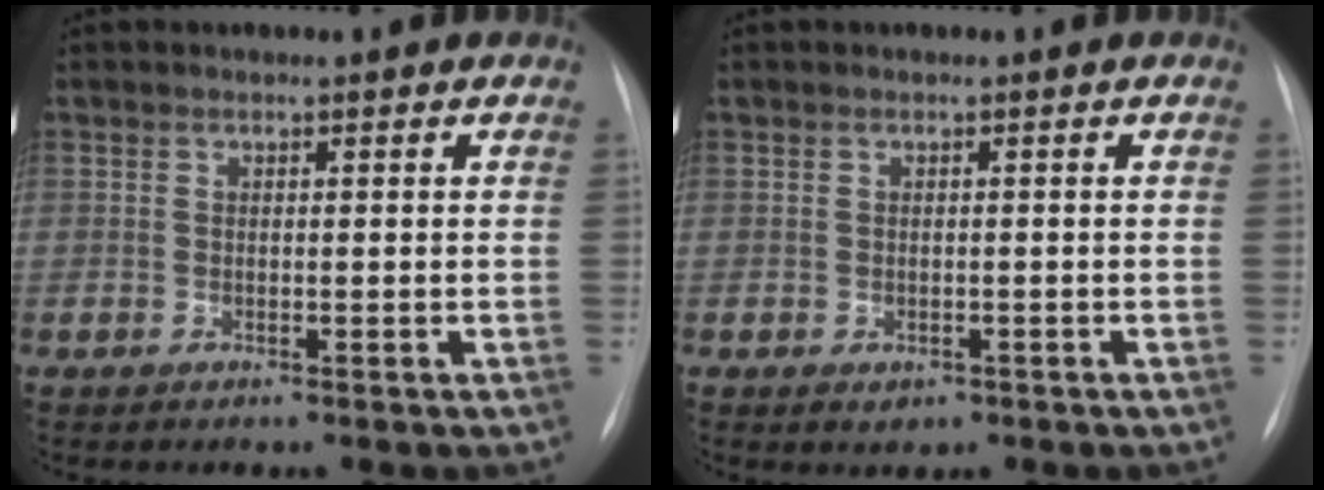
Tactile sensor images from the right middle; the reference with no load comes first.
{"total": 1.8, "force": [-0.9, 1.4, 0.8], "torque": [-0.008, 0.001, -0.001]}